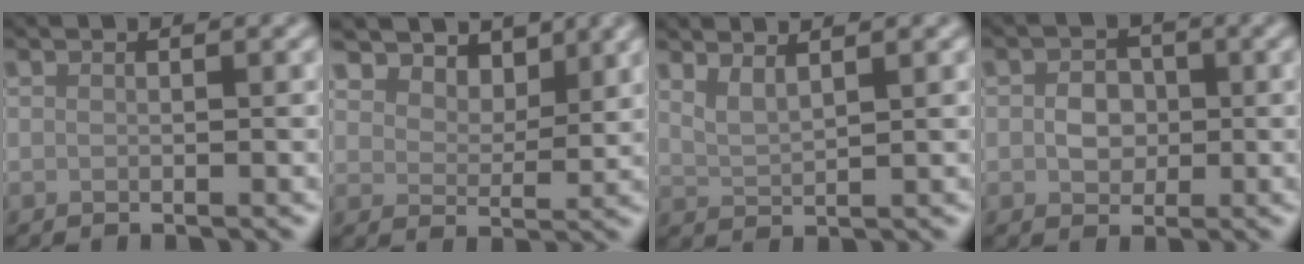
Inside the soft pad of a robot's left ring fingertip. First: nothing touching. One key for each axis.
{"total": 4.9, "fx": 3.3, "fy": 2.8, "fz": 2.3, "tx": -0.055, "ty": -0.022, "tz": 0.047}
{"total": 1.6, "fx": 1.0, "fy": 0.5, "fz": 1.2, "tx": -0.020, "ty": -0.003, "tz": 0.018}
{"total": 2.6, "fx": -0.9, "fy": 2.0, "fz": 1.4, "tx": -0.021, "ty": -0.004, "tz": -0.025}